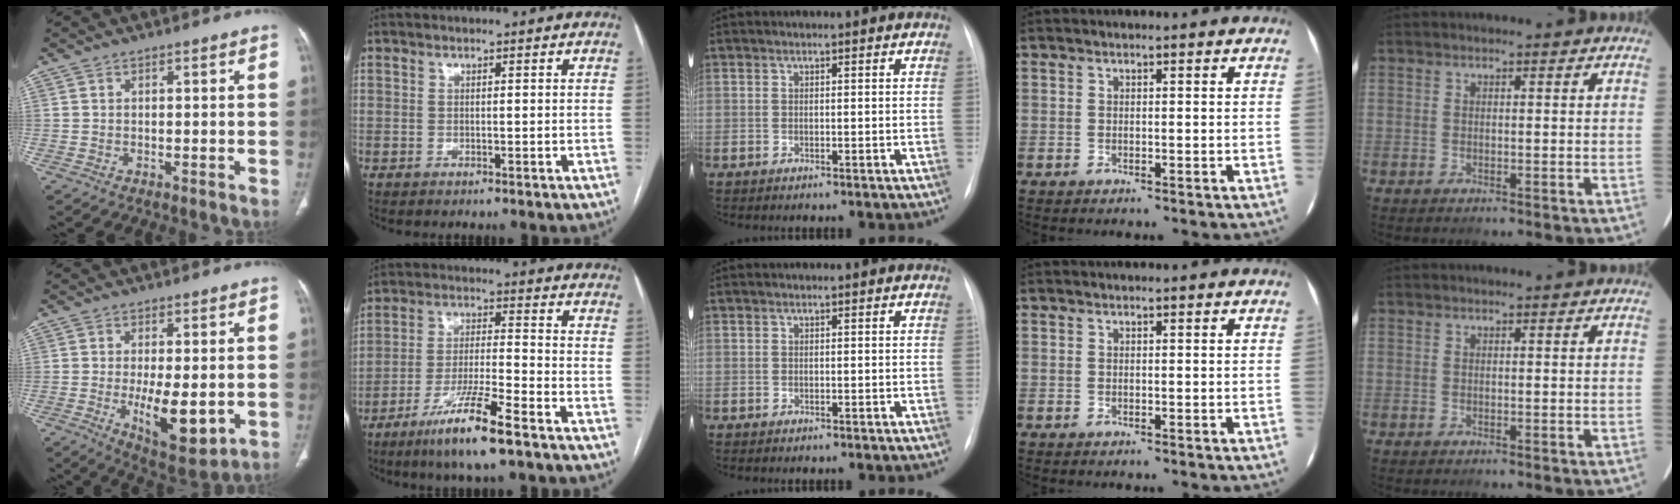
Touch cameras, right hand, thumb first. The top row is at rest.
{"thumb": {"total": 11.2, "force": [-1.8, 4.5, 10.1], "torque": [-0.147, -0.025, -0.017]}, "index": {"total": 11.3, "force": [-7.3, 0.2, 8.7], "torque": [-0.166, -0.025, -0.133]}}